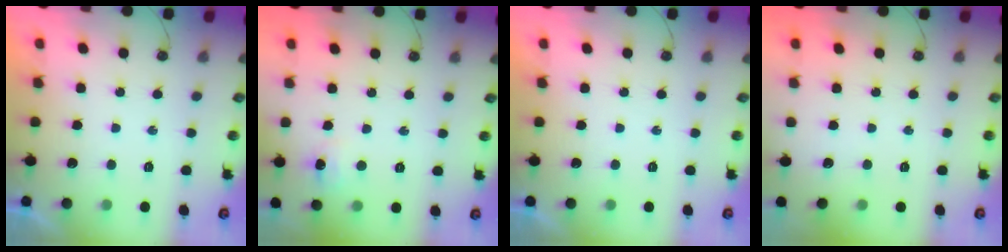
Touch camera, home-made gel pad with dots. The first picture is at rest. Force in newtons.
{"total": 4.8, "press": 4.7, "slide": 0.7}
{"total": 0.0}
{"total": 0.0}